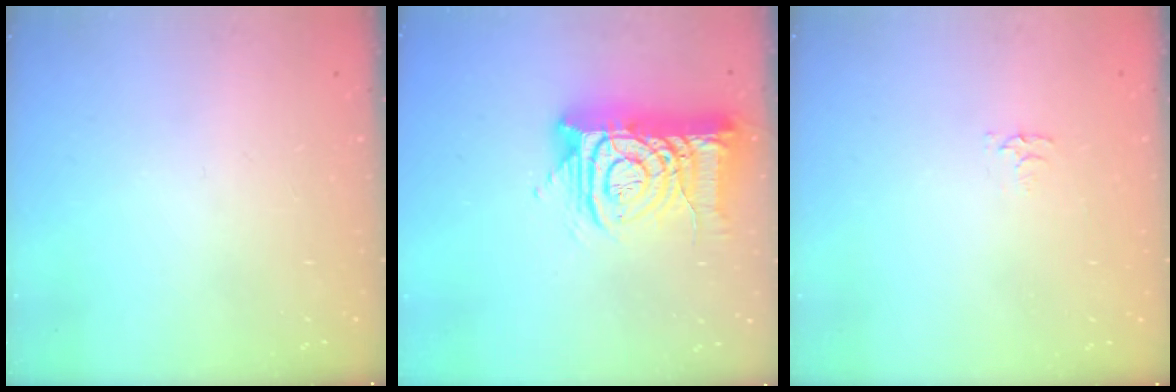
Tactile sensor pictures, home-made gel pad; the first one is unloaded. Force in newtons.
{"total": 15.3, "press": 15.2, "slide": 1.7}
{"total": 2.5, "press": 2.5, "slide": 0.4}